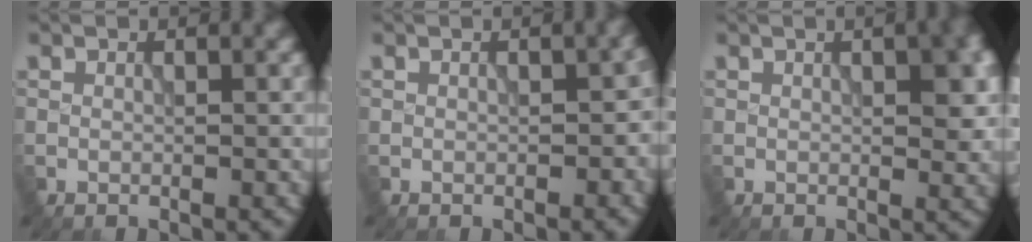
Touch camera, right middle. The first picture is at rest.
{"total": 3.3, "force": [-0.1, 1.8, 2.7], "torque": [-0.028, -0.005, 0.003]}
{"total": 4.4, "force": [0.8, 1.8, 3.9], "torque": [-0.041, 0.004, 0.014]}